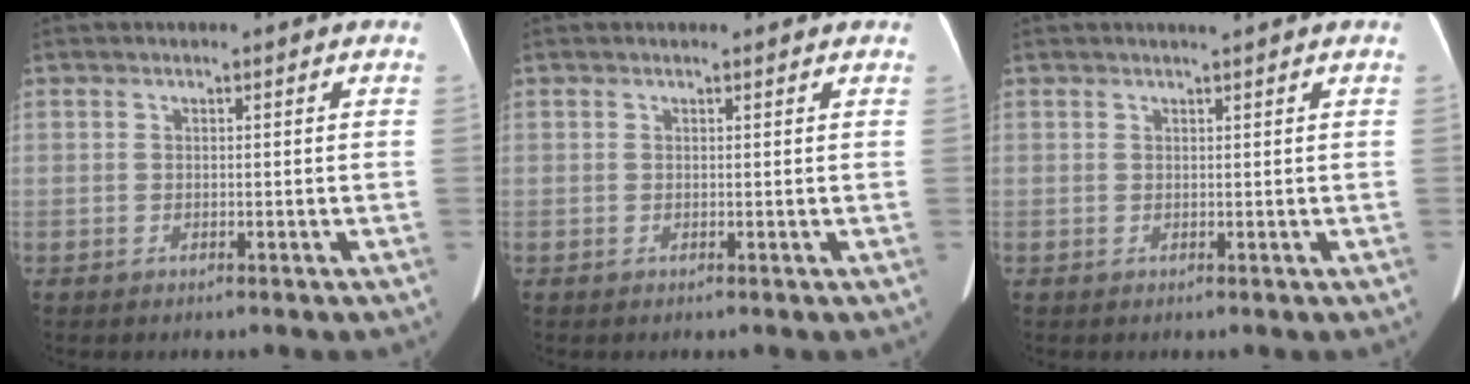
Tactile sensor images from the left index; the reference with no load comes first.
{"total": 1.3, "force": [1.2, 0.4, 0.3], "torque": [-0.014, 0.008, 0.011]}
{"total": 1.2, "force": [1.0, -0.2, 0.7], "torque": [-0.011, 0.003, 0.019]}